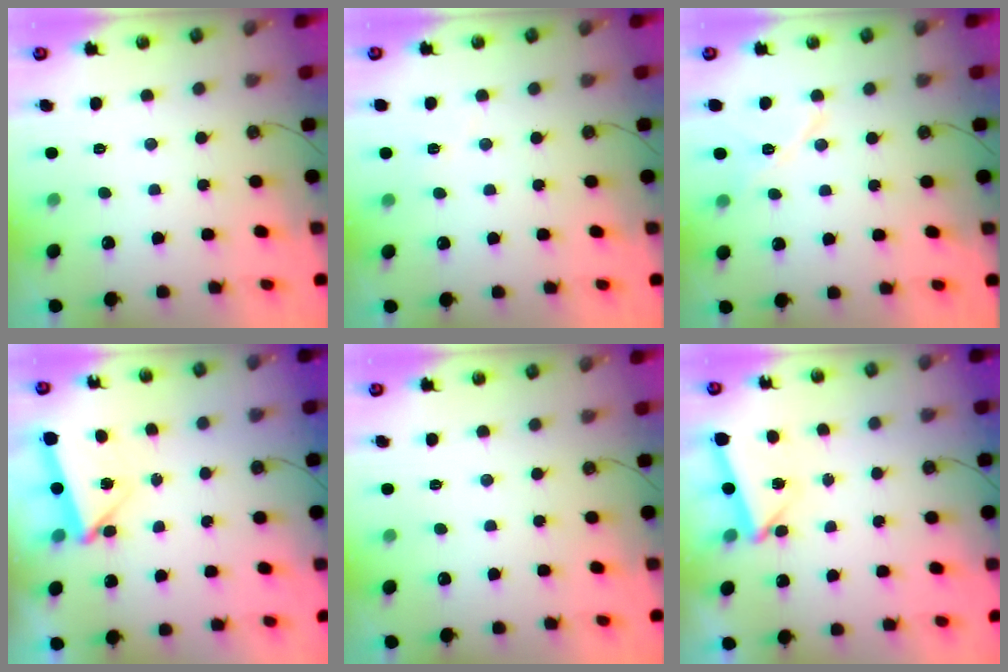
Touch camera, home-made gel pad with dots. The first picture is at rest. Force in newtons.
{"total": 2.9, "press": 2.8, "slide": 0.7}
{"total": 9.8, "press": 8.7, "slide": 4.7}
{"total": 5.4, "press": 5.4, "slide": 0.9}
{"total": 0.0}
{"total": 3.5, "press": 3.1, "slide": 1.7}